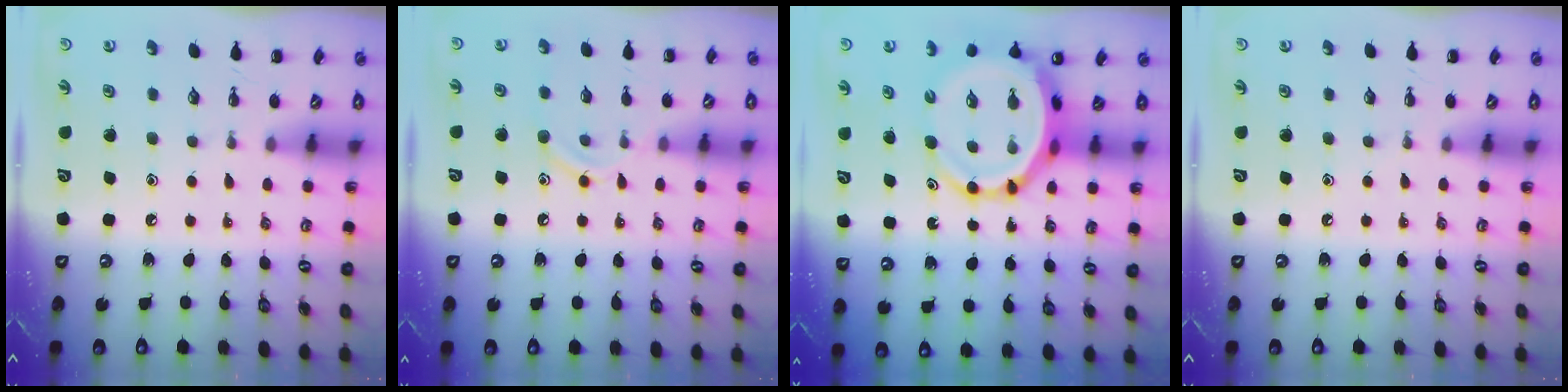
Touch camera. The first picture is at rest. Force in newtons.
{"total": 9.7, "press": 9.5, "slide": 1.7}
{"total": 9.4, "press": 9.0, "slide": 2.7}
{"total": 0.0}